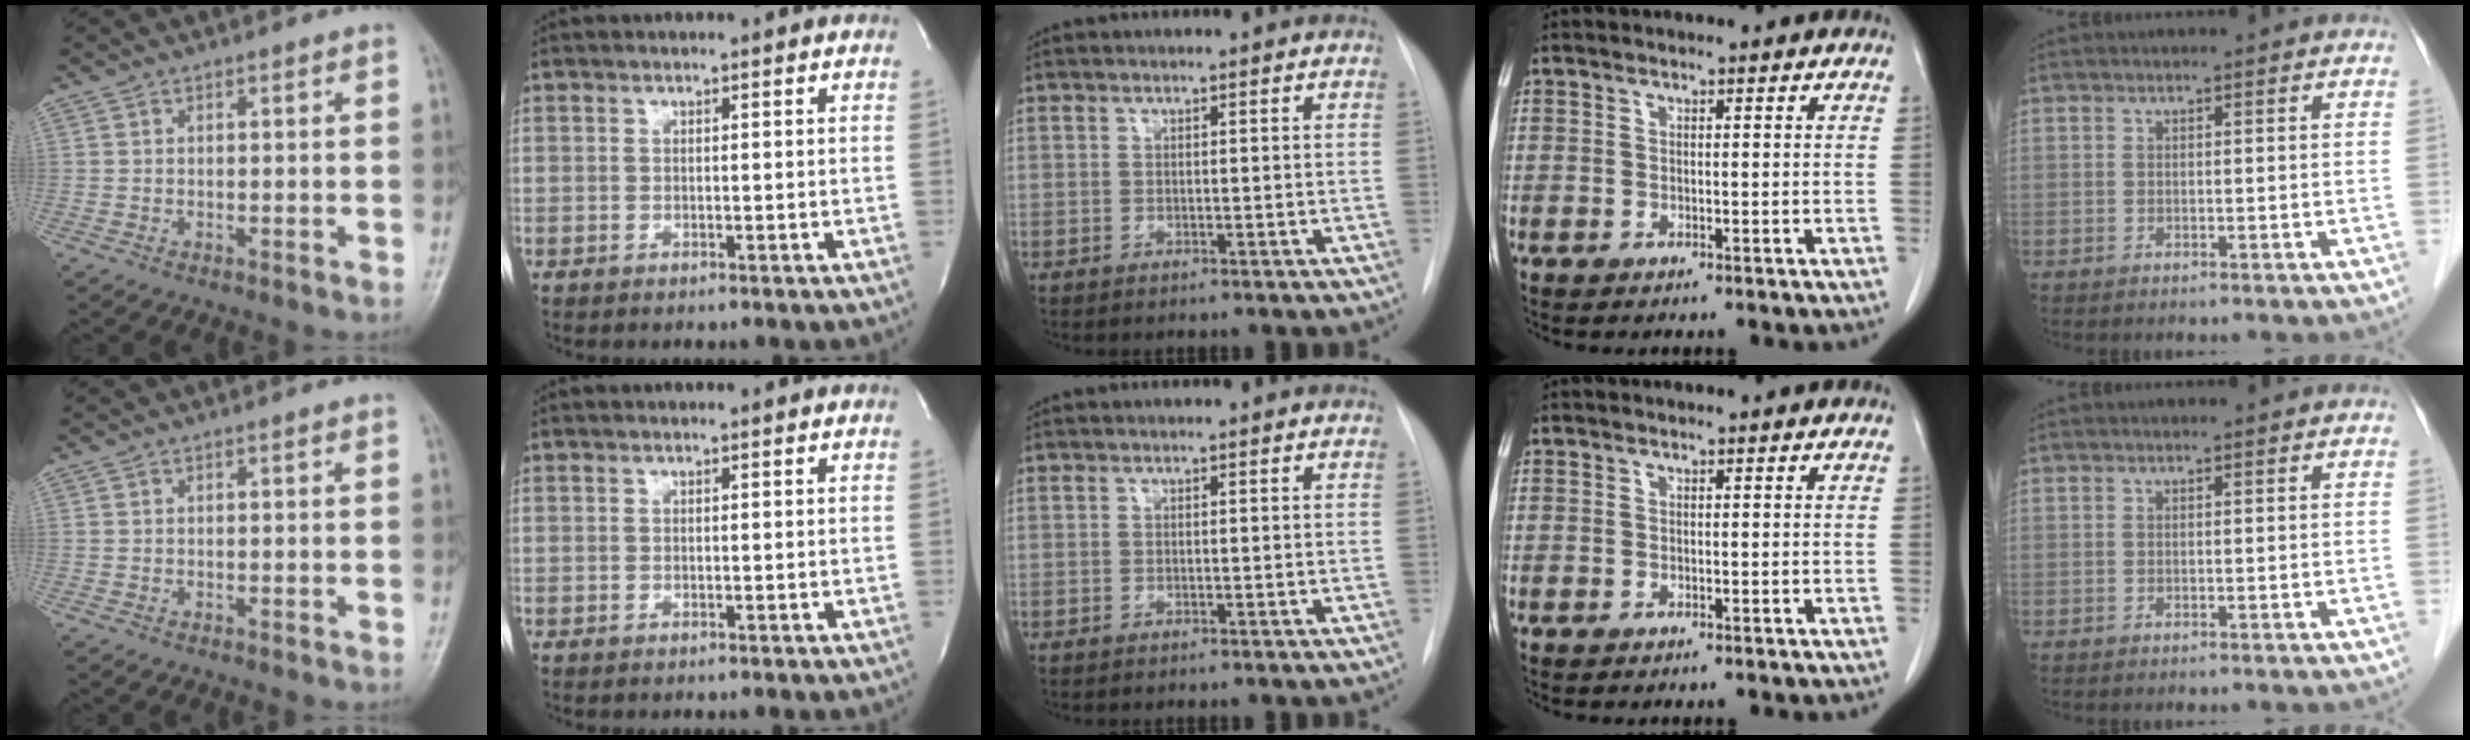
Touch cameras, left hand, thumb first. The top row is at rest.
{}